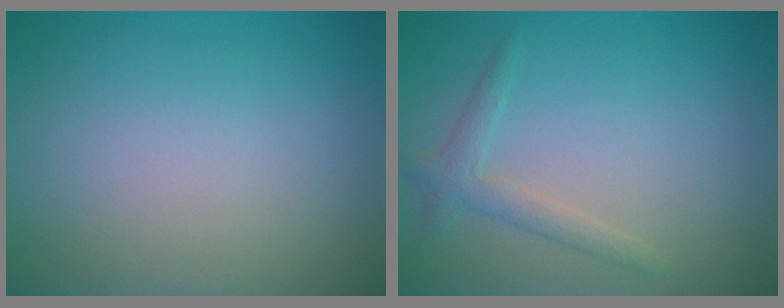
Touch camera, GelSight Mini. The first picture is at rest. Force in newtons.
{"total": 1.8, "press": 1.8, "slide": 0.1}